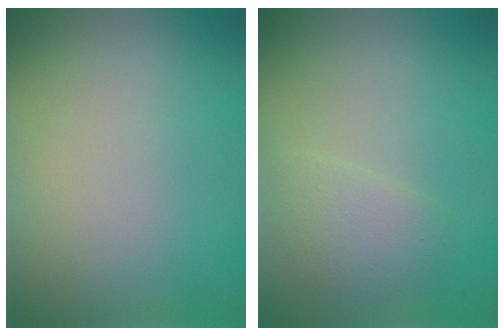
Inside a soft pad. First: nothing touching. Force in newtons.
{"total": 2.0, "press": 2.0, "slide": 0.1}